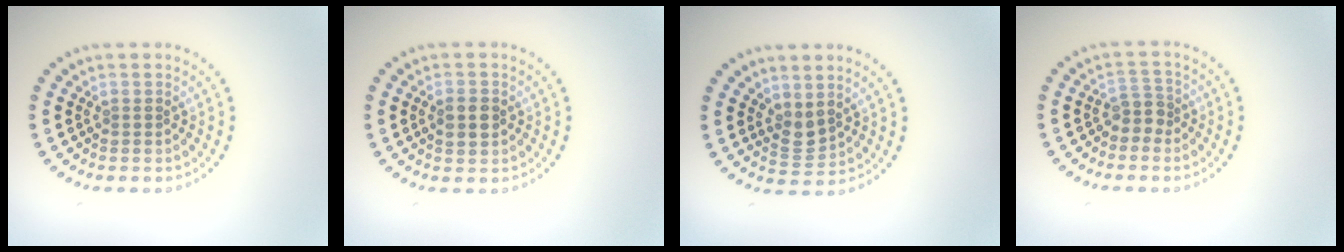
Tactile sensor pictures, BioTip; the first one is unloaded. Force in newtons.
{"total": 2.6, "press": 2.6, "slide": 0.1}
{"total": 1.8, "press": 1.5, "slide": 1.0}
{"total": 1.9, "press": 1.4, "slide": 1.2}